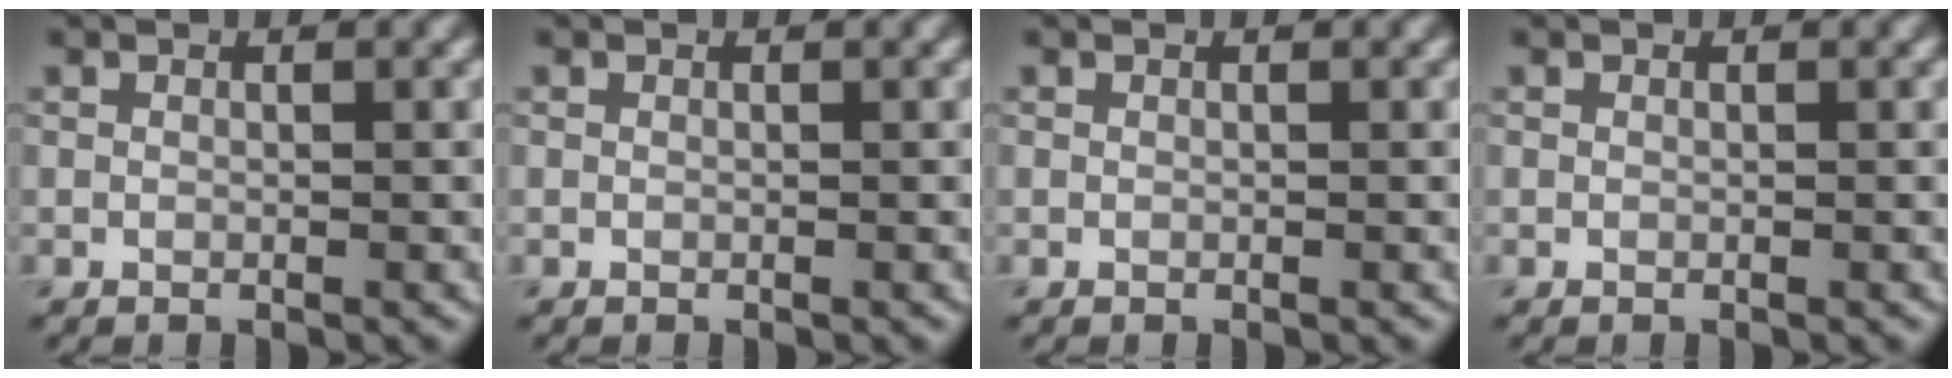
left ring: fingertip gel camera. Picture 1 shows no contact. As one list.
[{"total": 0.0}, {"total": 0.0}, {"total": 0.0}]